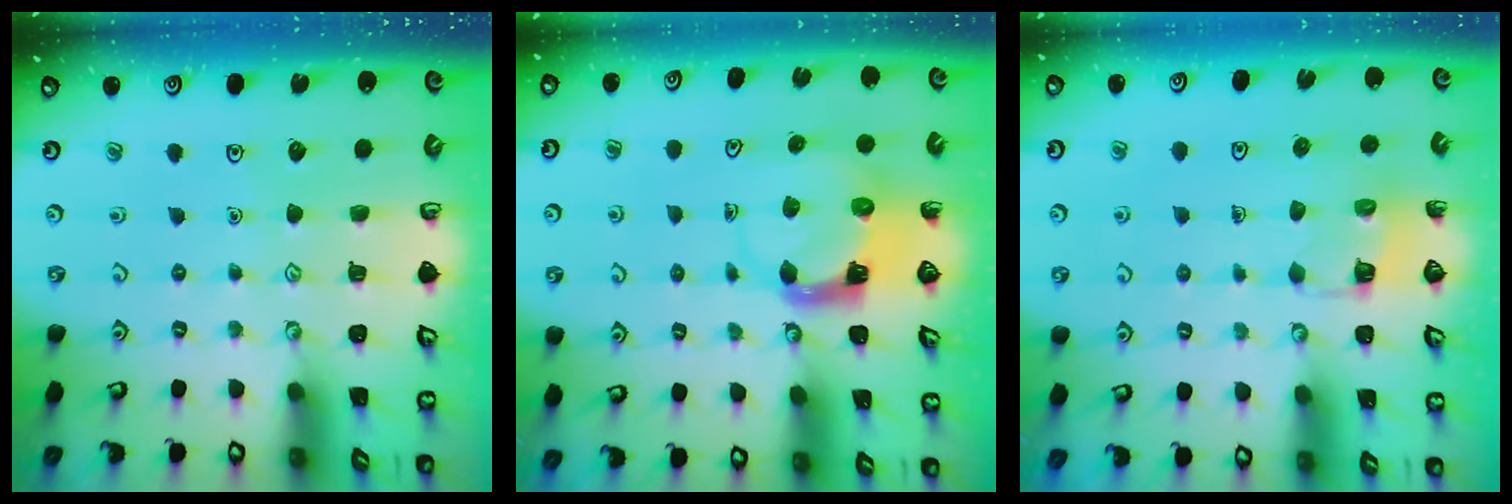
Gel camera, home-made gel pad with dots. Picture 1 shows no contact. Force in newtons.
{"total": 3.7, "press": 3.7, "slide": 0.7}
{"total": 2.8, "press": 2.8, "slide": 0.2}